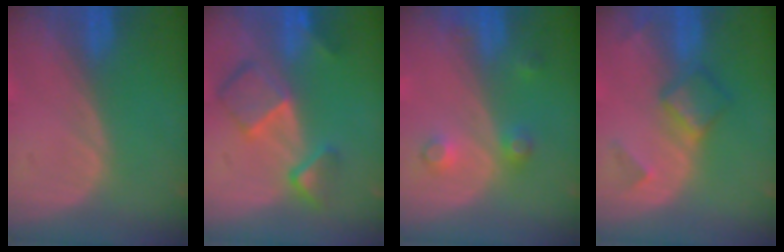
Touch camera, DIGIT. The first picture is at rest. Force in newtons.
{"total": 7.9, "press": 6.9, "slide": 3.9}
{"total": 3.6, "press": 3.3, "slide": 1.5}
{"total": 4.7, "press": 4.7, "slide": 0.4}